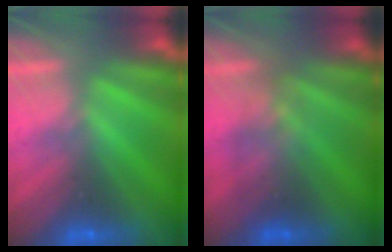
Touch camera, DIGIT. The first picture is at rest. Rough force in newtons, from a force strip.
{"total": 2.3}